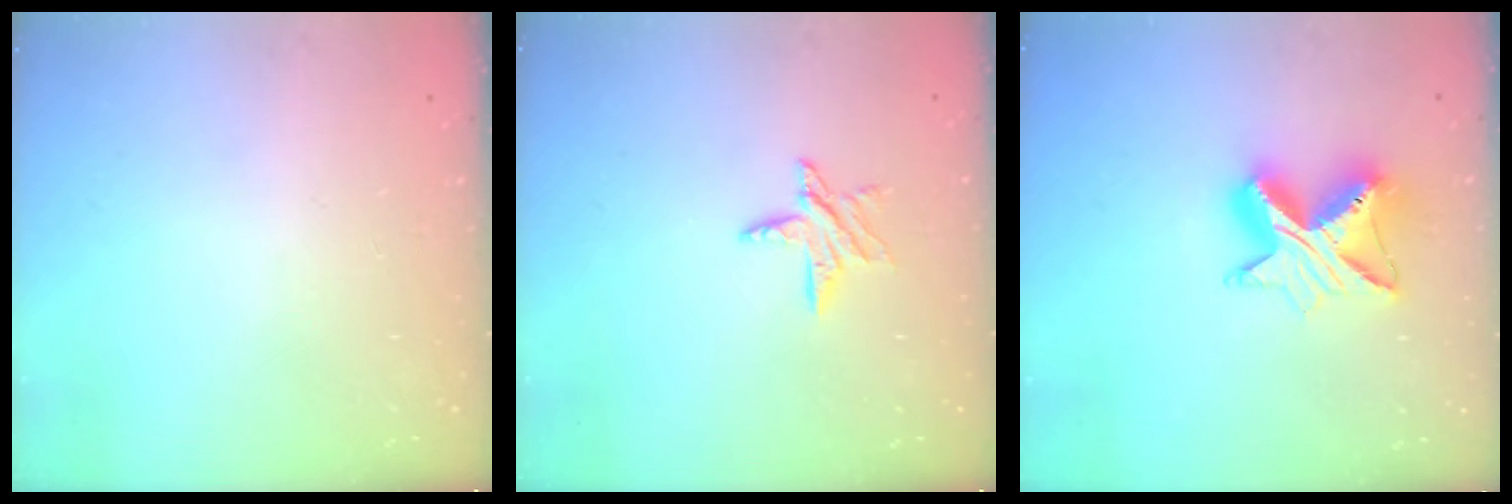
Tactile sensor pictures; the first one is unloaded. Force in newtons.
{"total": 6.3, "press": 6.3, "slide": 0.4}
{"total": 10.3, "press": 10.3, "slide": 0.9}